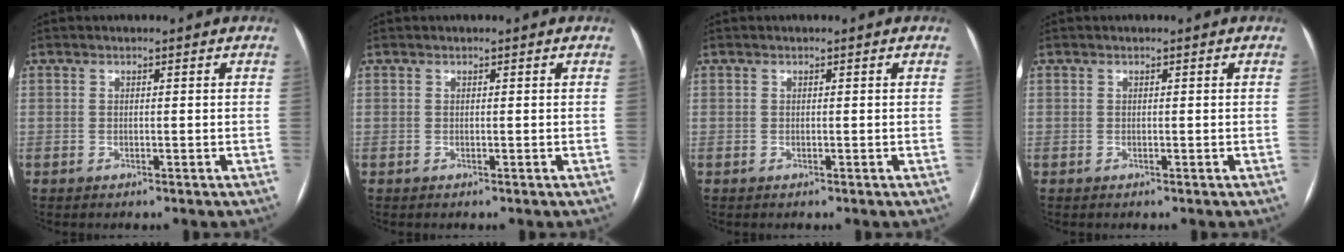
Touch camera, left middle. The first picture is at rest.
{"total": 0.0}
{"total": 0.0}
{"total": 0.0}